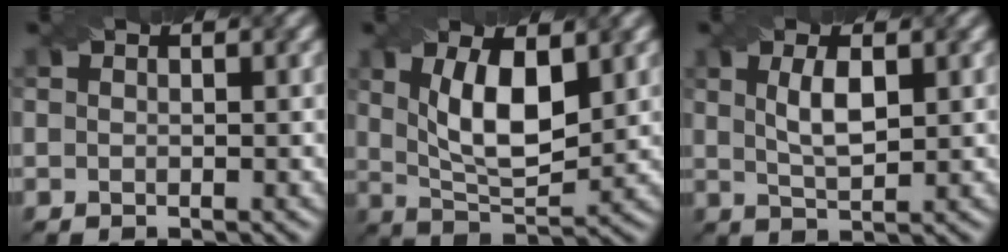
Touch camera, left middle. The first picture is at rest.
{"total": 6.8, "force": [1.6, 2.8, 6.0], "torque": [-0.113, -0.002, 0.034]}
{"total": 2.9, "force": [0.6, 1.0, 2.7], "torque": [-0.056, 0.001, 0.016]}